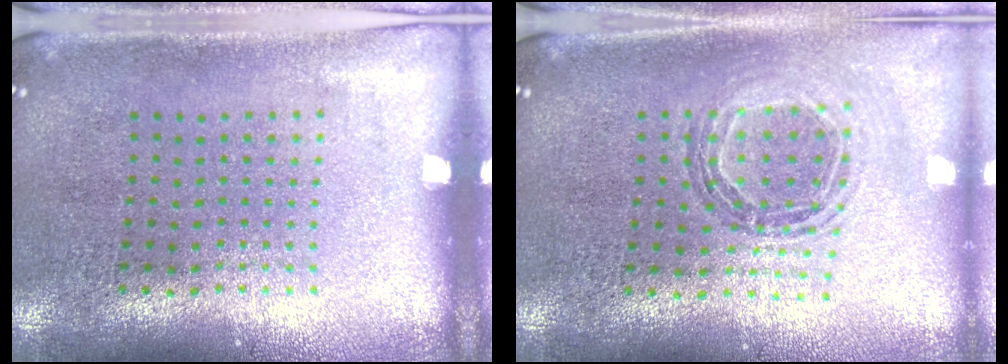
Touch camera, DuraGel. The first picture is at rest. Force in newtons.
{"total": 0.8, "press": 0.8, "slide": 0.1}